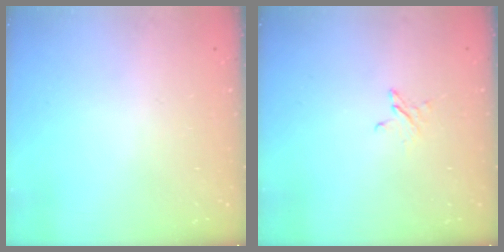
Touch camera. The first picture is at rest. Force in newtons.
{"total": 2.4, "press": 2.4, "slide": 0.2}